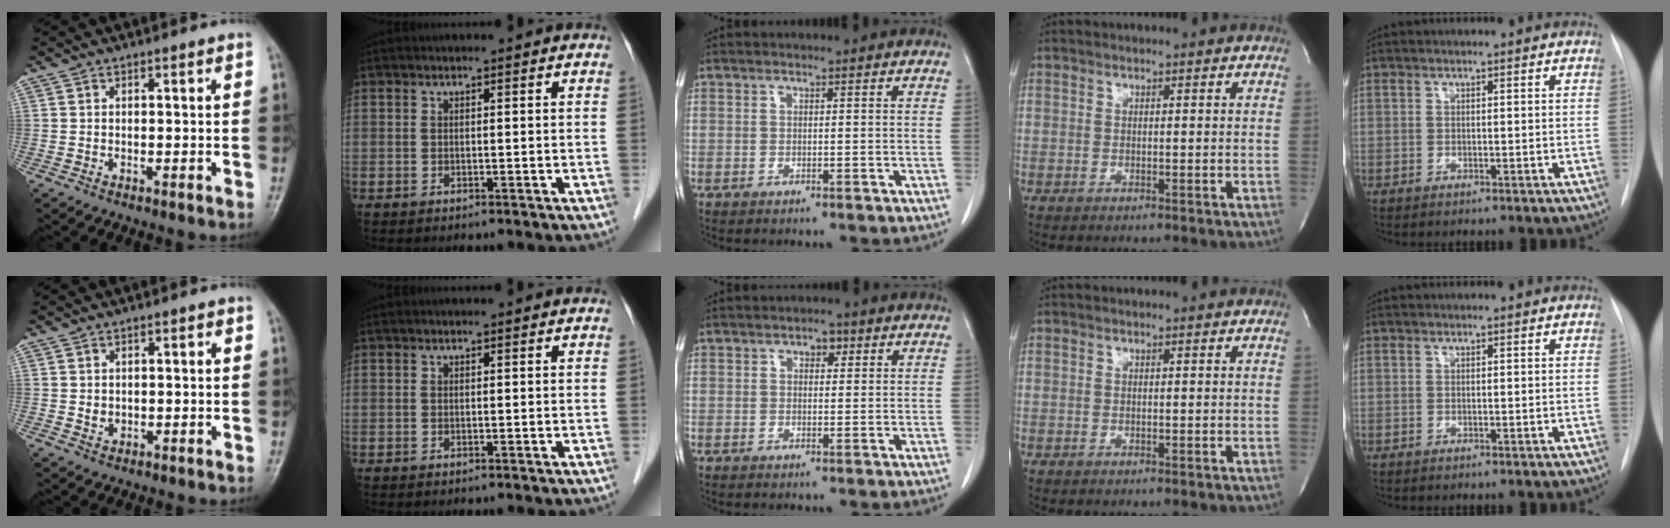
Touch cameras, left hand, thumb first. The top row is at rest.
{"thumb": {"total": 2.0, "force": [0.0, 1.7, 1.0], "torque": [-0.007, 0.003, 0.004]}, "middle": {"total": 1.9, "force": [0.9, 1.1, 1.2], "torque": [-0.018, 0.006, 0.013]}}